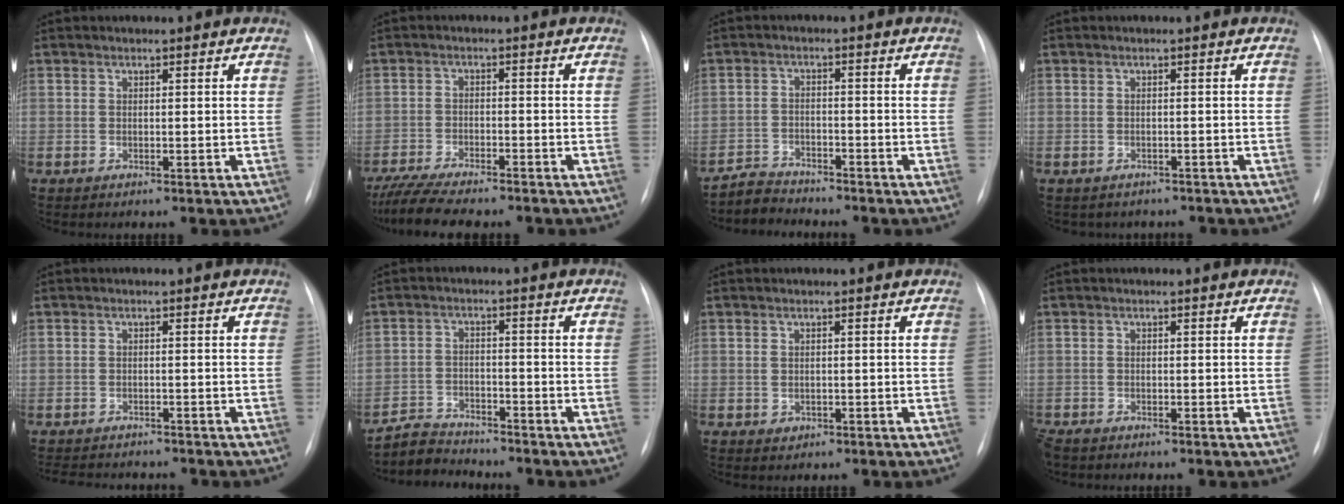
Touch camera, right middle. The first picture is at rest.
{"total": 10.9, "force": [-9.5, 1.8, 5.1], "torque": [-0.087, -0.014, -0.146]}
{"total": 3.7, "force": [-3.6, 0.5, -0.7], "torque": [0.012, -0.013, -0.066]}
{"total": 4.5, "force": [-3.9, 2.2, 0.3], "torque": [-0.004, 0.011, -0.040]}
{"total": 8.5, "force": [-7.8, 2.4, 2.6], "torque": [-0.041, -0.001, -0.102]}
{"total": 5.0, "force": [-5.0, 0.8, -0.5], "torque": [0.004, -0.009, -0.089]}
{"total": 1.0, "force": [-0.4, 0.9, 0.3], "torque": [-0.004, 0.002, -0.001]}
{"total": 2.3, "force": [-1.9, 0.8, 0.9], "torque": [-0.021, -0.005, -0.033]}